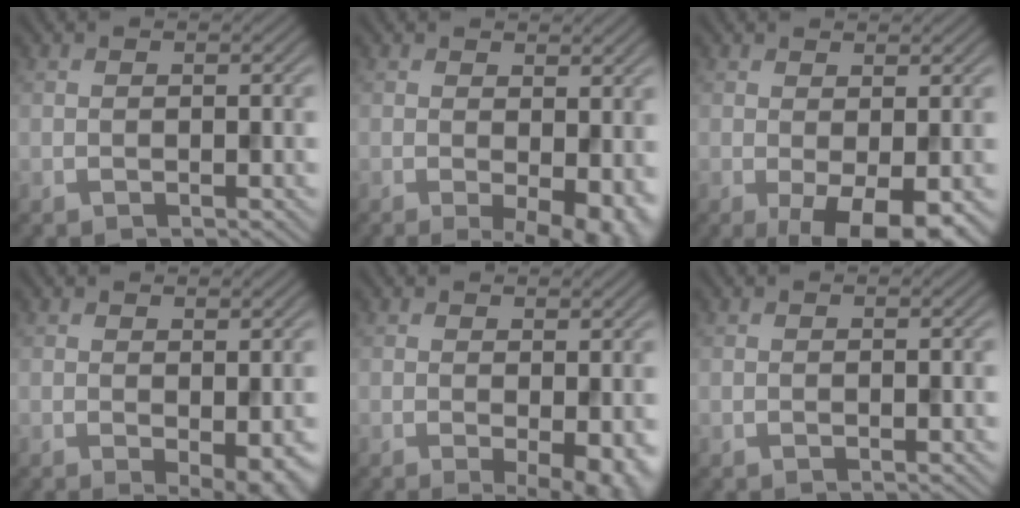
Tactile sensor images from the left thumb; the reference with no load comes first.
{"total": 5.3, "force": [-0.6, 2.1, 4.8], "torque": [-0.070, -0.011, -0.001]}
{"total": 5.7, "force": [-1.6, 2.1, 5.1], "torque": [-0.083, -0.005, -0.020]}
{"total": 3.3, "force": [-0.6, 1.3, 3.0], "torque": [-0.041, -0.008, -0.004]}
{"total": 3.7, "force": [-0.5, 1.1, 3.6], "torque": [-0.051, -0.010, -0.004]}
{"total": 0.0}